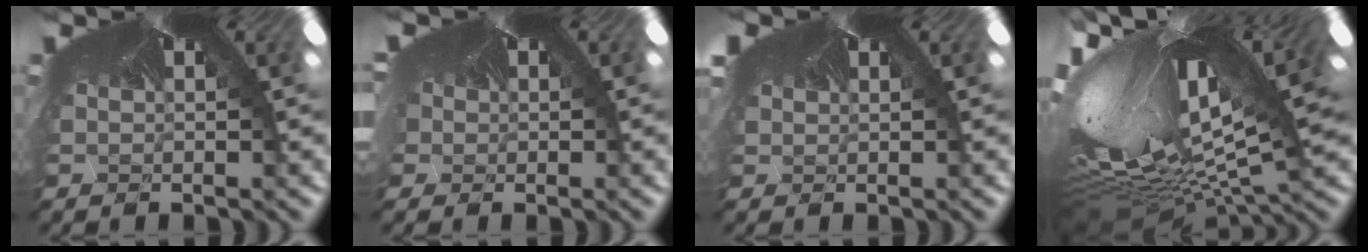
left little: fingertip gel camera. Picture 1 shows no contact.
{"total": 3.1, "force": [0.4, 1.6, 2.6], "torque": [-0.061, 0.001, 0.014]}
{"total": 1.7, "force": [0.8, 0.9, 1.2], "torque": [-0.035, 0.011, 0.014]}
{"total": 4.6, "force": [-3.6, 0.9, 2.7], "torque": [-0.111, -0.099, -0.011]}